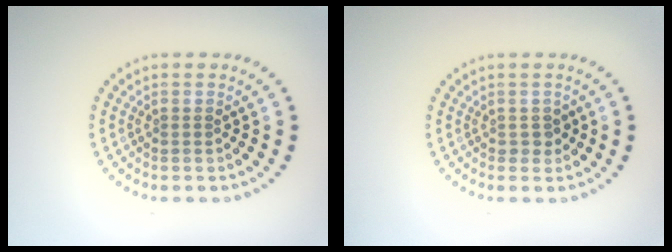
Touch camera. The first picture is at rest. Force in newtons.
{"total": 1.1, "press": 1.0, "slide": 0.4}